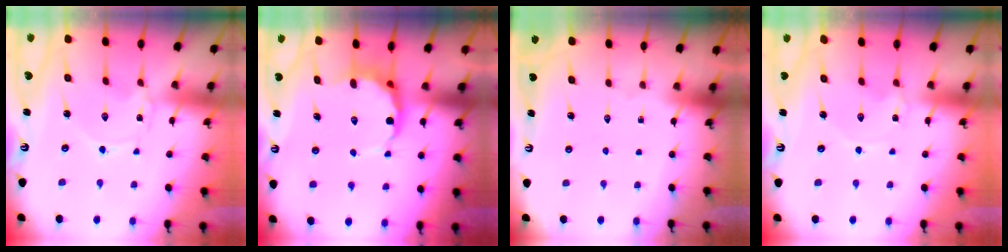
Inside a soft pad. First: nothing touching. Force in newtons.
{"total": 7.0, "press": 6.9, "slide": 1.5}
{"total": 0.0}
{"total": 1.1, "press": 1.1, "slide": 0.2}